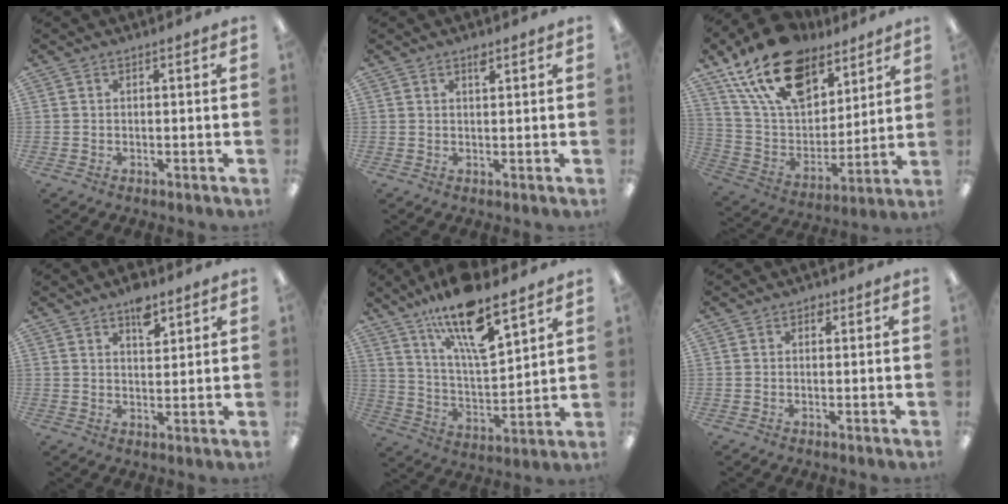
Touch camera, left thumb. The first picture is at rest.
{"total": 1.8, "force": [1.4, 0.5, 1.1], "torque": [-0.017, -0.003, 0.023]}
{"total": 21.5, "force": [14.0, 11.7, 11.3], "torque": [-0.213, -0.066, 0.257]}
{"total": 6.3, "force": [4.2, 3.0, 3.6], "torque": [-0.040, -0.023, 0.068]}
{"total": 17.3, "force": [12.6, 4.8, 10.9], "torque": [-0.192, -0.072, 0.211]}
{"total": 1.1, "force": [0.6, 0.7, 0.6], "torque": [-0.004, 0.000, 0.009]}